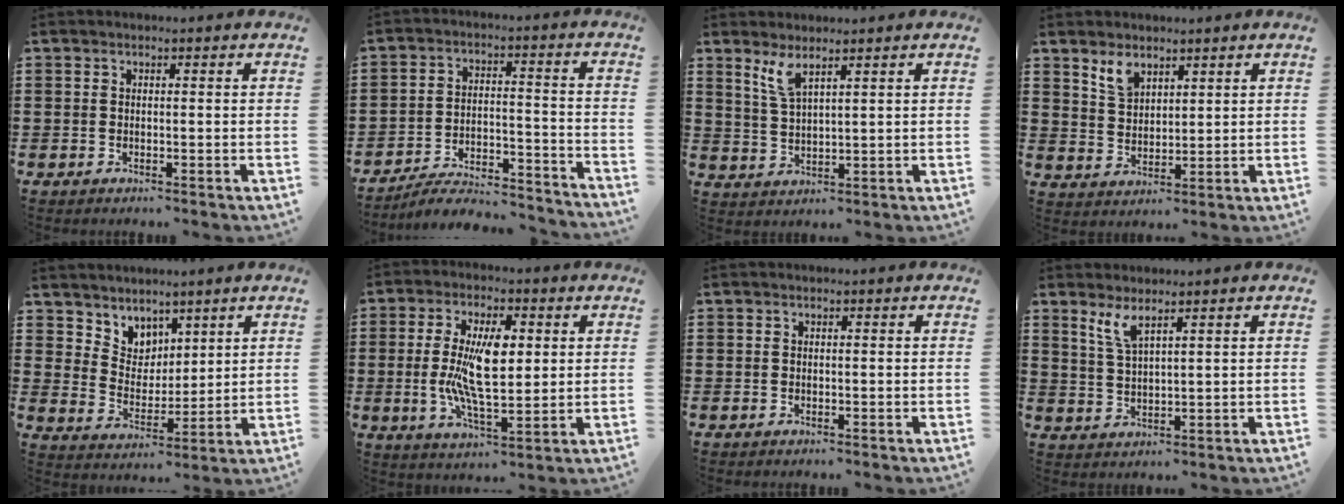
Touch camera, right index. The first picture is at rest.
{"total": 5.6, "force": [-5.4, 0.7, 1.4], "torque": [-0.029, 0.002, -0.108]}
{"total": 3.7, "force": [2.6, 0.8, 2.6], "torque": [-0.057, 0.003, 0.047]}
{"total": 3.9, "force": [2.9, 2.0, 1.7], "torque": [-0.043, 0.005, 0.055]}
{"total": 5.1, "force": [3.9, 3.3, -0.7], "torque": [-0.017, -0.016, 0.073]}
{"total": 10.4, "force": [0.8, 4.2, 9.5], "torque": [-0.191, -0.002, 0.010]}
{"total": 0.0}
{"total": 3.5, "force": [2.5, 0.6, 2.3], "torque": [-0.052, 0.003, 0.044]}